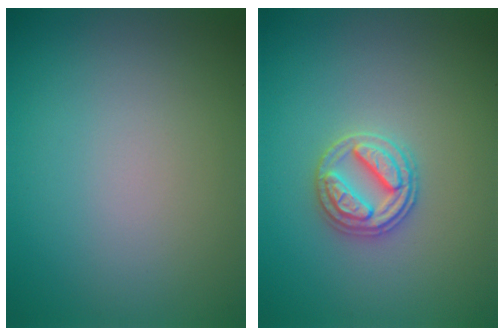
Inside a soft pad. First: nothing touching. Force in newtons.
{"total": 2.9, "press": 2.8, "slide": 0.4}